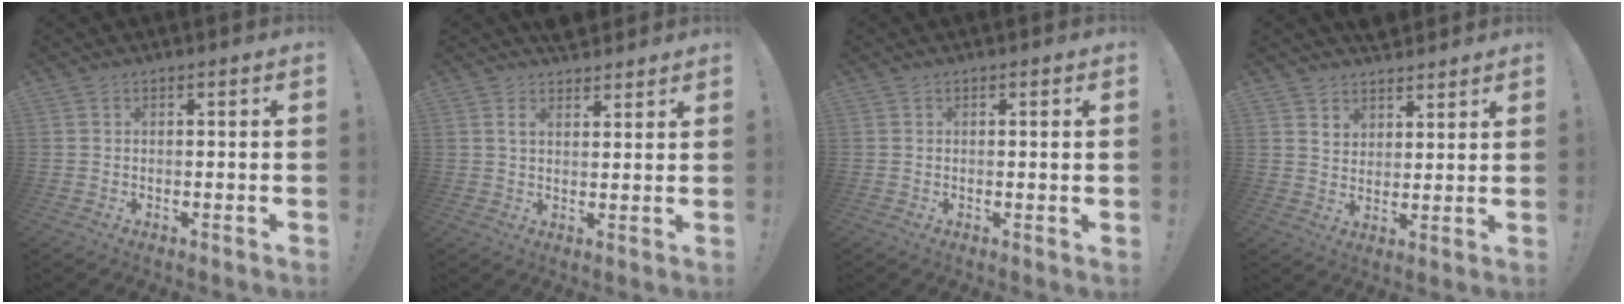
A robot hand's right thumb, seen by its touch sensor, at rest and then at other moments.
{"total": 4.0, "force": [3.2, 1.8, 1.6], "torque": [-0.017, -0.016, 0.056]}
{"total": 0.8, "force": [0.2, 0.0, 0.7], "torque": [-0.007, -0.002, 0.001]}
{"total": 5.5, "force": [4.5, 3.2, 0.0], "torque": [0.005, -0.038, 0.083]}